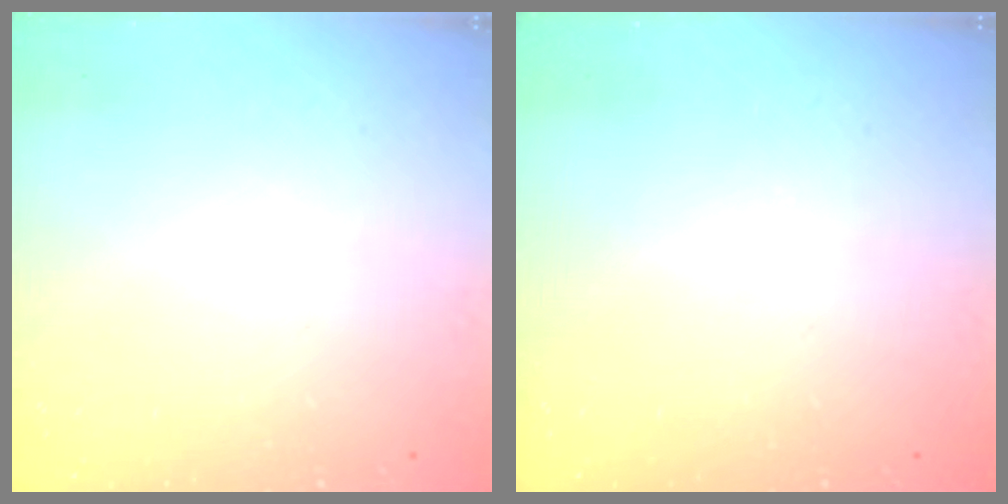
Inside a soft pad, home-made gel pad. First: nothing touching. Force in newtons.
{"total": 0.0}